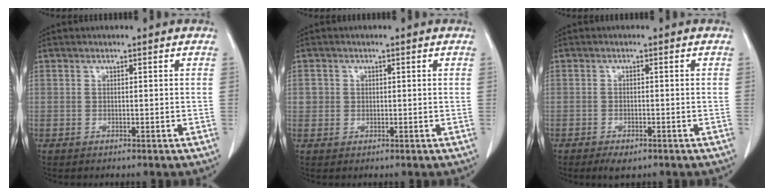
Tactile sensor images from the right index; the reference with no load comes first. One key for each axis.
{"total": 1.8, "fx": 0.3, "fy": 1.8, "fz": 0.3, "tx": 0.006, "ty": 0.004, "tz": 0.002}
{"total": 2.5, "fx": -1.6, "fy": 1.1, "fz": 1.6, "tx": -0.029, "ty": -0.004, "tz": -0.018}